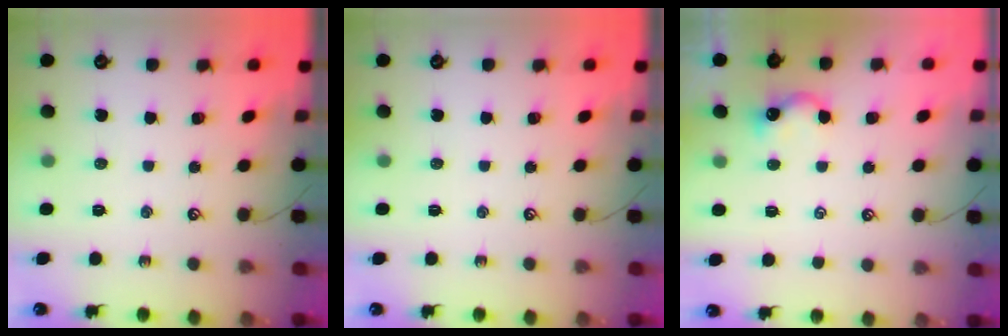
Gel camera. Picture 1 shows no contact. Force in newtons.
{"total": 0.0}
{"total": 0.8, "press": 0.6, "slide": 0.5}